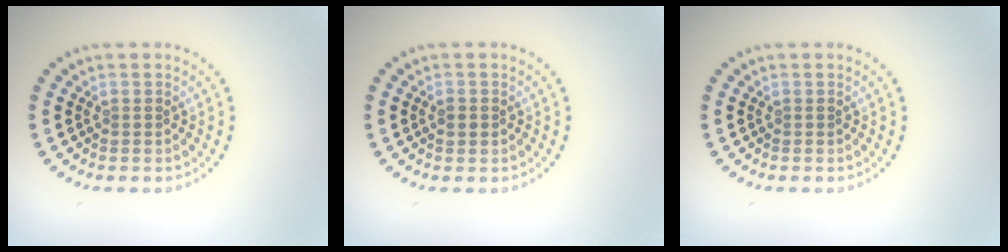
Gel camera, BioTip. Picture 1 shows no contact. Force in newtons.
{"total": 1.3, "press": 1.3, "slide": 0.2}
{"total": 0.0}